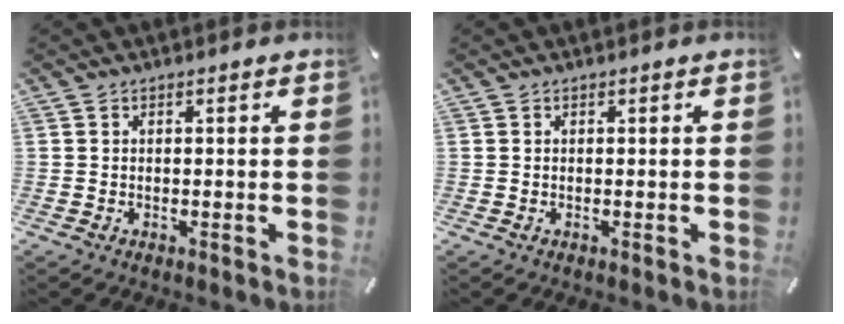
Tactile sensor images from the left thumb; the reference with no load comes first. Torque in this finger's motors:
{"motor_torque": [0.00, 0.00, -0.01, 0.02, 0.00]}